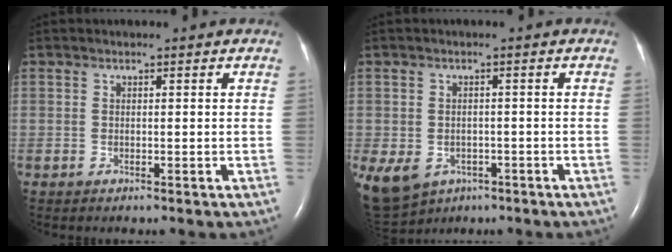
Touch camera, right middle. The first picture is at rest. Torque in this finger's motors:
{"motor_torque": [1.72, -0.42, 1.05, 0.21]}